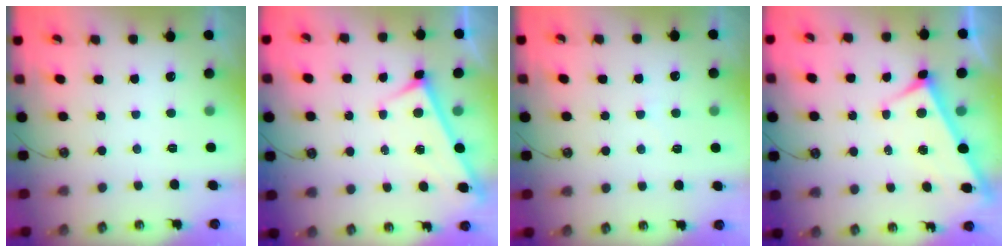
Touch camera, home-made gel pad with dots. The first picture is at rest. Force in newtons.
{"total": 3.2, "press": 3.2, "slide": 0.4}
{"total": 5.6, "press": 5.6, "slide": 0.4}
{"total": 3.7, "press": 3.7, "slide": 0.5}